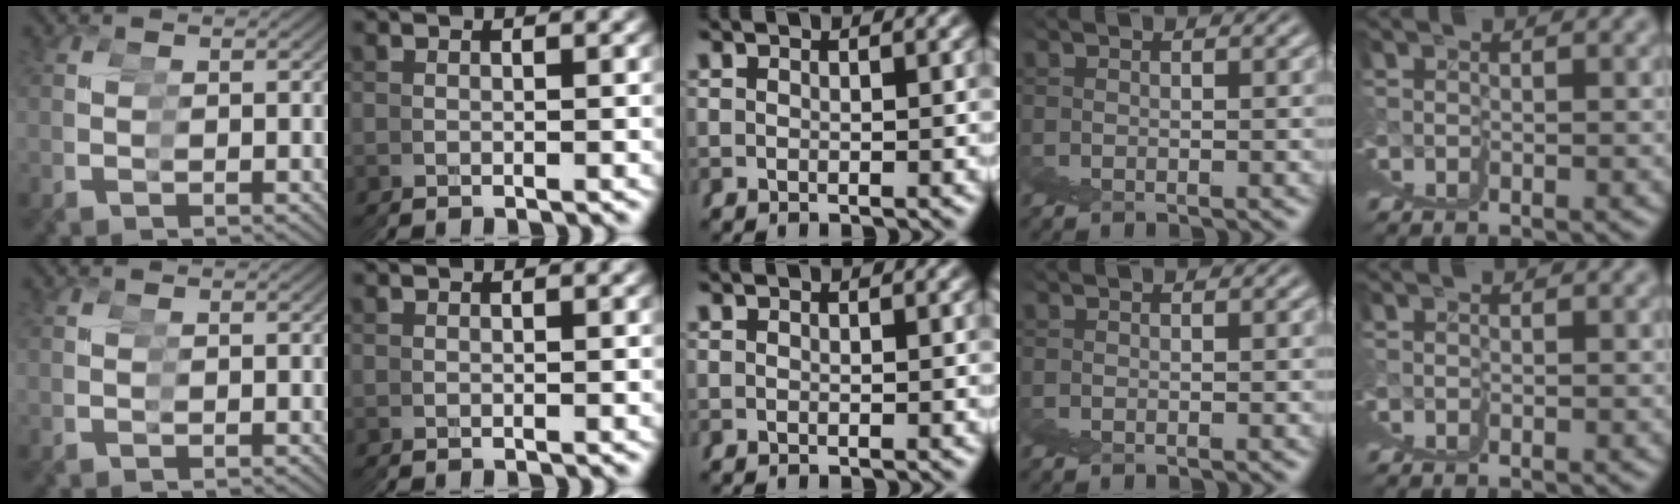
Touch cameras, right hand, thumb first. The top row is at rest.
{}